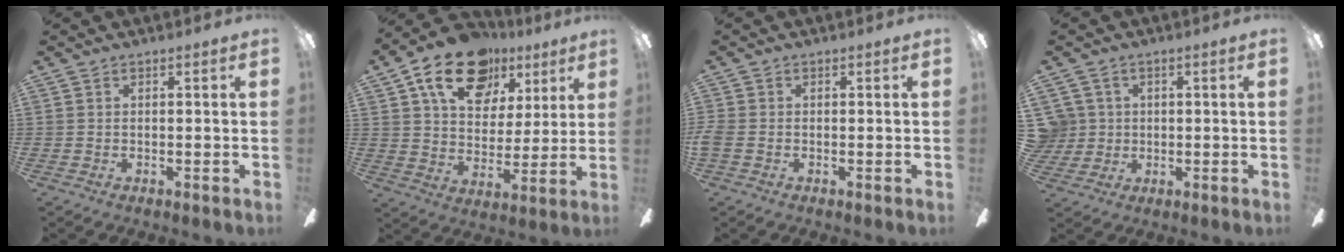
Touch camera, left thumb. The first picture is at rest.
{"total": 19.3, "force": [11.4, 12.0, 10.0], "torque": [-0.161, -0.049, 0.202]}
{"total": 1.8, "force": [-0.7, 1.3, 1.1], "torque": [-0.025, 0.004, -0.014]}
{"total": 5.3, "force": [0.9, 5.2, 0.7], "torque": [-0.031, 0.010, 0.019]}